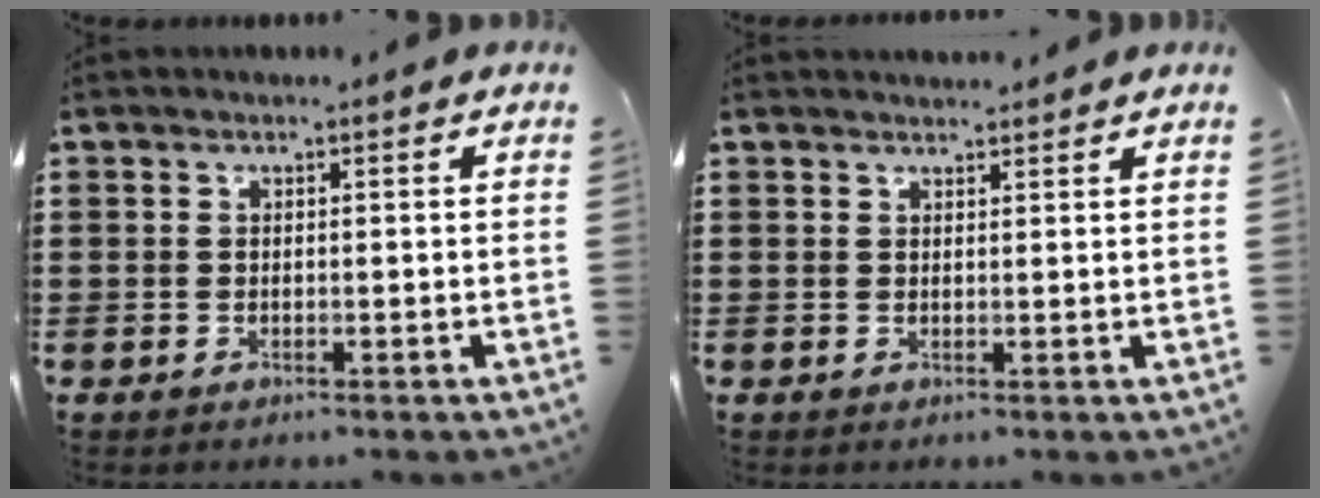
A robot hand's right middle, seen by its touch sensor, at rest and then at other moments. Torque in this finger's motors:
{"motor_torque": [-0.04, -0.01, 0.01, -0.03]}